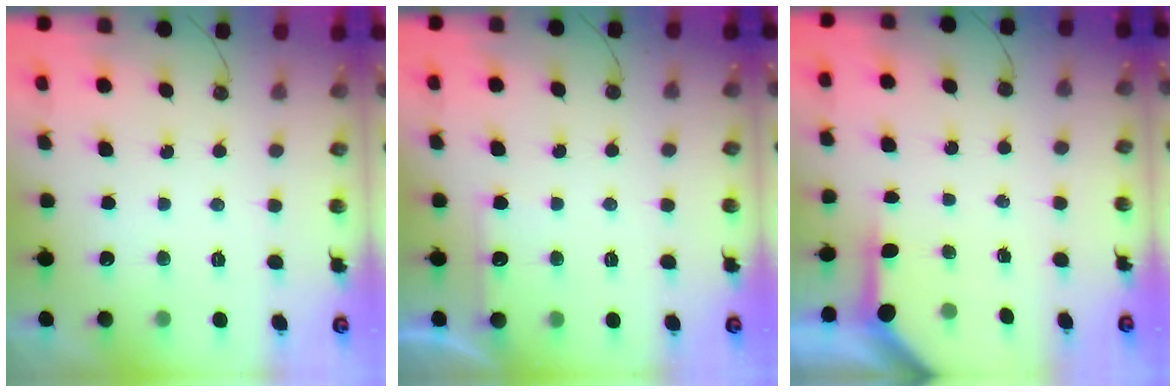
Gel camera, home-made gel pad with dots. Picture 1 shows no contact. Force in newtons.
{"total": 5.0, "press": 4.9, "slide": 0.6}
{"total": 3.4, "press": 3.4, "slide": 0.4}